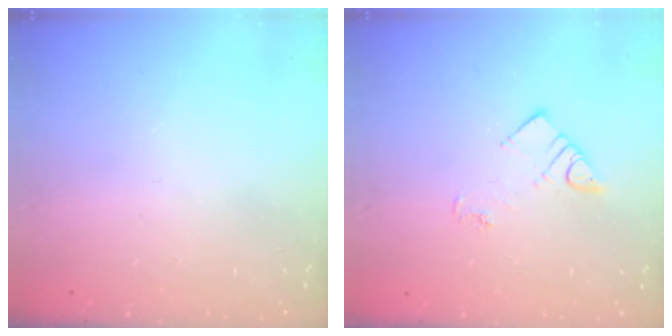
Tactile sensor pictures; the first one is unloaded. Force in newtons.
{"total": 3.8, "press": 3.8, "slide": 0.4}